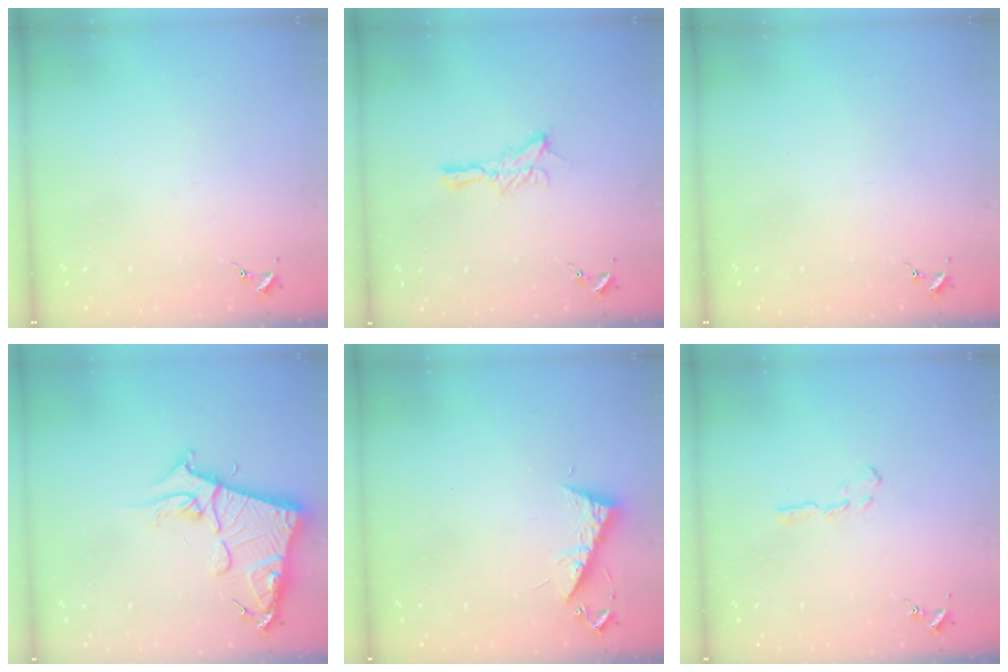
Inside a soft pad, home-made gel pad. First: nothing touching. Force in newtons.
{"total": 7.6, "press": 7.6, "slide": 0.1}
{"total": 0.0}
{"total": 14.8, "press": 14.8, "slide": 1.5}
{"total": 7.7, "press": 7.6, "slide": 0.6}
{"total": 3.9, "press": 3.9, "slide": 0.4}